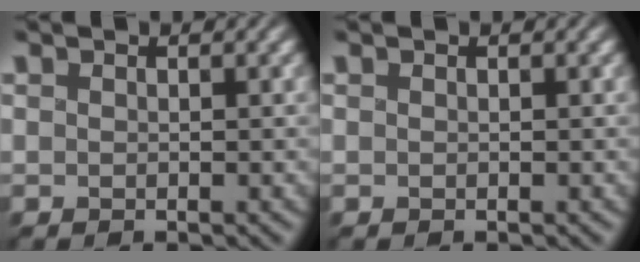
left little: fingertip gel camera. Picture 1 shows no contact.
{"total": 0.0}